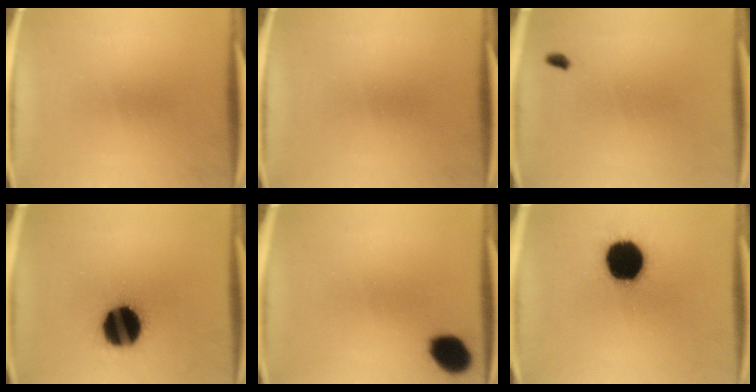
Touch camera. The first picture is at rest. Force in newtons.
{"total": 0.0}
{"total": 1.1}
{"total": 19.5}
{"total": 8.3}
{"total": 19.6}